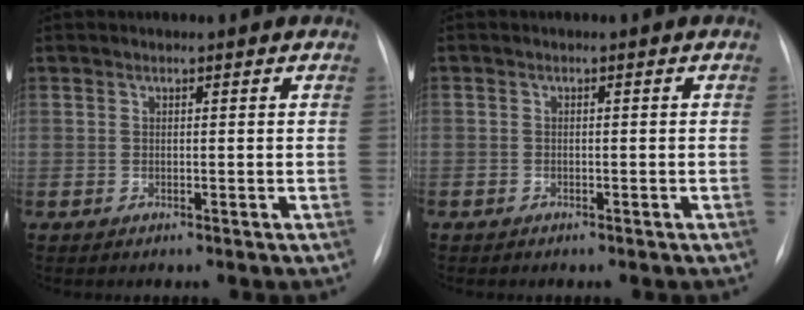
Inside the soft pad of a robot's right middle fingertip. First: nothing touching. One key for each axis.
{"total": 0.8, "fx": -0.6, "fy": 0.5, "fz": 0.1, "tx": -0.006, "ty": 0.002, "tz": -0.011}